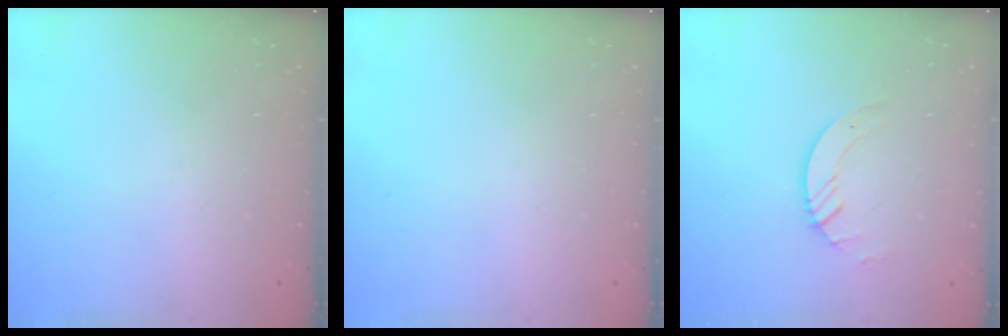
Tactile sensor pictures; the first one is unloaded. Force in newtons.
{"total": 0.0}
{"total": 3.0, "press": 3.0, "slide": 0.3}